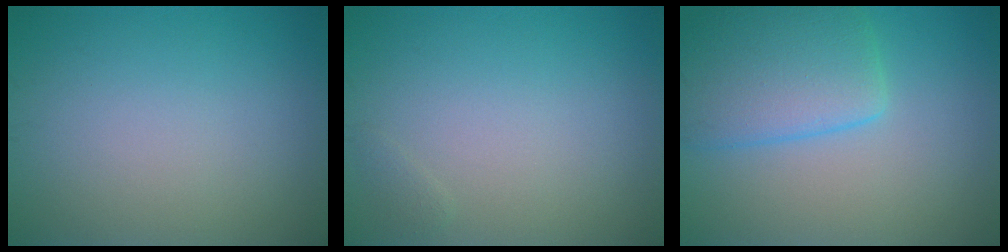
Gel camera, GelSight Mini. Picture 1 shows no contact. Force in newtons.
{"total": 0.6, "press": 0.5, "slide": 0.1}
{"total": 5.9, "press": 5.8, "slide": 0.3}